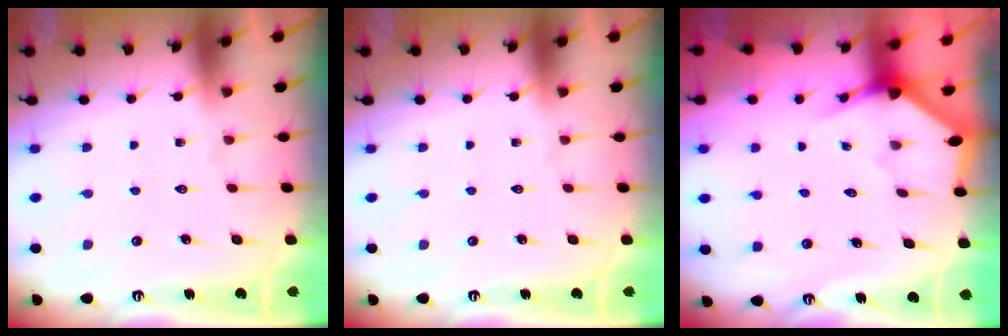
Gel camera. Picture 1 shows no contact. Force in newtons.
{"total": 0.0}
{"total": 2.9, "press": 2.9, "slide": 0.2}